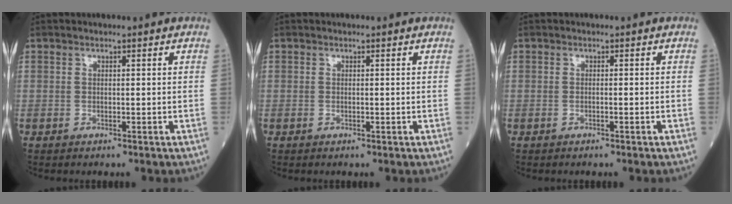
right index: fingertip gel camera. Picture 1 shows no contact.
{"total": 0.0}
{"total": 0.6, "force": [-0.4, -0.1, 0.4], "torque": [-0.007, 0.003, -0.004]}